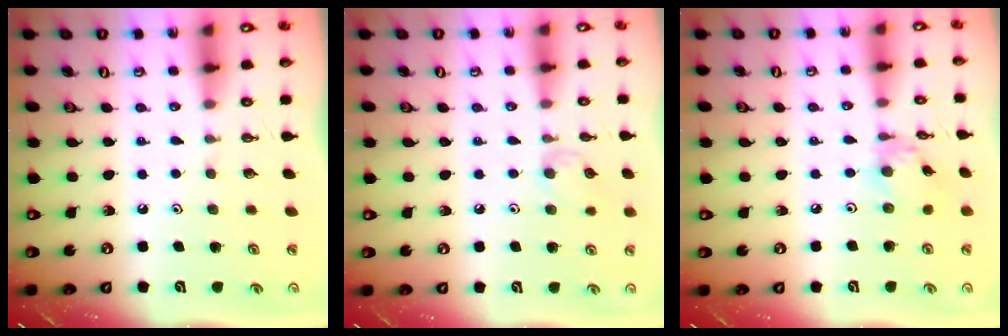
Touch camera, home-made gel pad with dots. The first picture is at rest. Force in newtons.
{"total": 6.3, "press": 6.2, "slide": 0.7}
{"total": 3.4, "press": 3.4, "slide": 0.1}